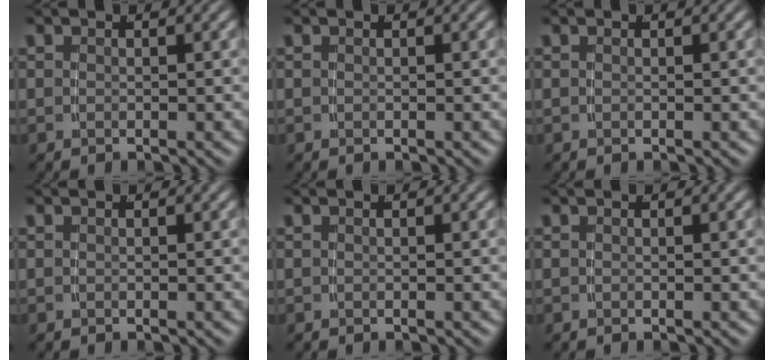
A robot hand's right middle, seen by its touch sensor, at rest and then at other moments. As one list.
[{"total": 0.0}, {"total": 0.0}, {"total": 0.0}, {"total": 0.0}, {"total": 0.0}]